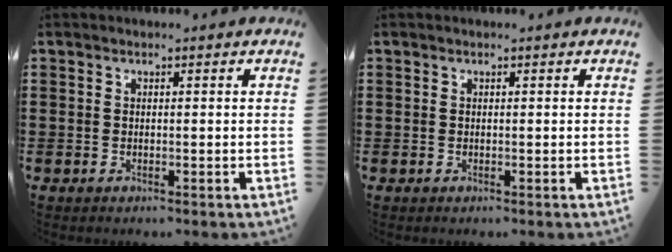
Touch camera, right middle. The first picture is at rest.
{"total": 0.0}